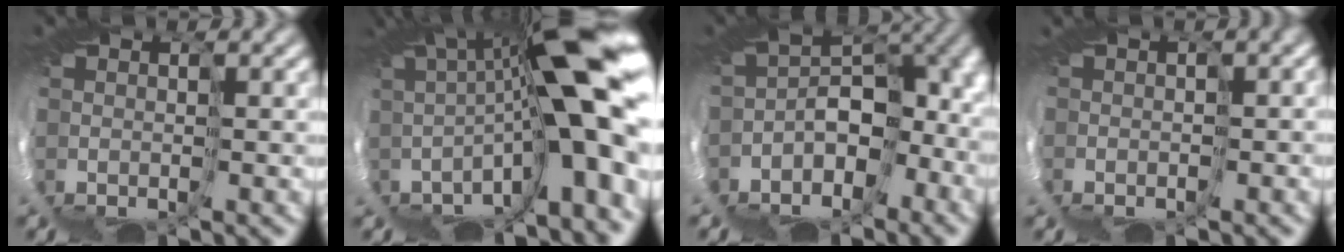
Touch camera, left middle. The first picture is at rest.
{"total": 13.5, "force": [0.2, 2.1, 13.3], "torque": [-0.211, 0.001, 0.007]}
{"total": 9.0, "force": [-2.7, 5.6, 6.5], "torque": [-0.113, -0.003, -0.015]}
{"total": 2.4, "force": [-2.0, 0.8, 0.9], "torque": [-0.013, 0.001, -0.029]}